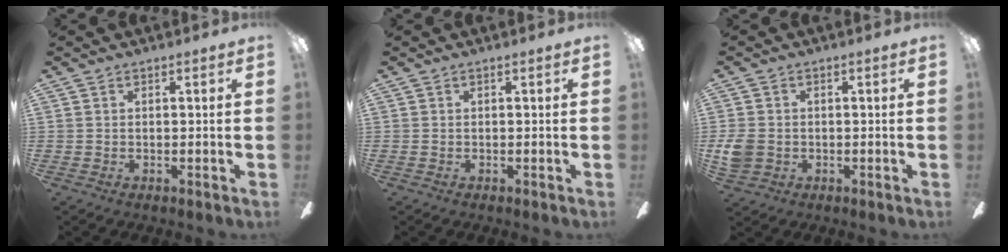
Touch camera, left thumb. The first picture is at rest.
{"total": 0.0}
{"total": 5.0, "force": [-0.6, 4.3, 2.5], "torque": [-0.055, 0.002, -0.012]}